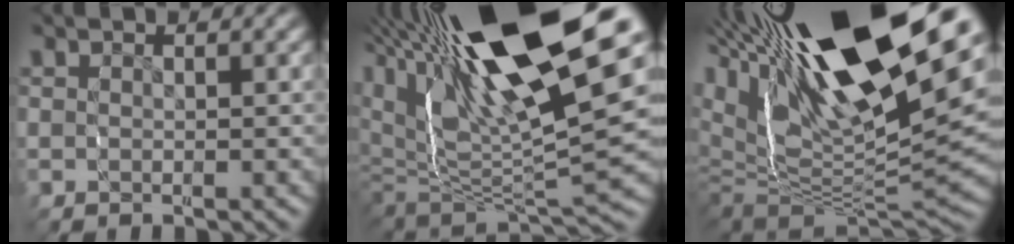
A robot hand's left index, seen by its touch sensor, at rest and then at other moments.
{"total": 16.7, "force": [4.3, 8.4, 13.7], "torque": [-0.220, -0.005, 0.078]}
{"total": 17.8, "force": [2.9, 10.4, 14.2], "torque": [-0.238, -0.016, 0.057]}